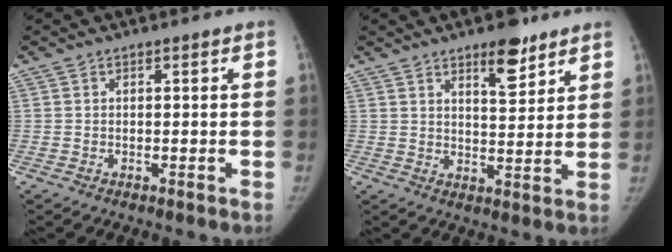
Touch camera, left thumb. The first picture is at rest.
{"total": 7.7, "force": [5.1, 2.9, 4.9], "torque": [-0.050, -0.034, 0.075]}